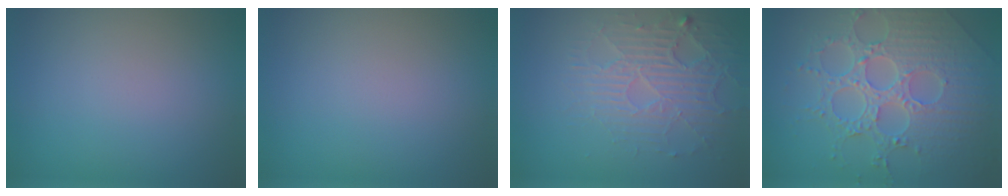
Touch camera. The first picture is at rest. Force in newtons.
{"total": 0.0}
{"total": 3.8, "press": 3.5, "slide": 1.6}
{"total": 8.0, "press": 5.9, "slide": 5.4}